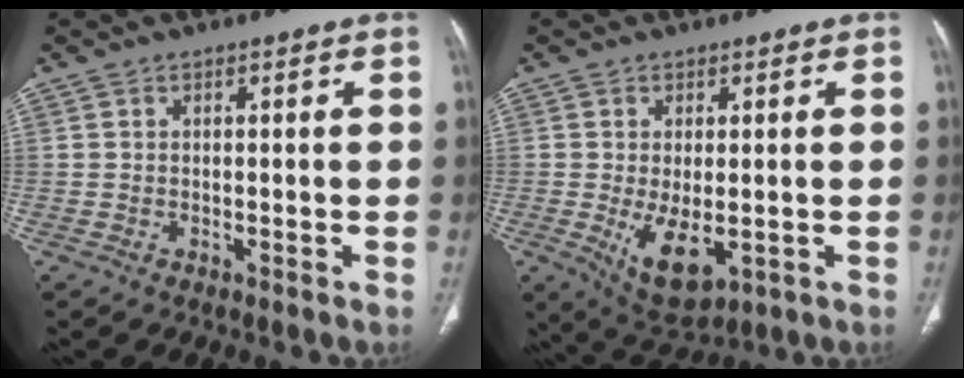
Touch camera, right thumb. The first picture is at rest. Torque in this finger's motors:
{"motor_torque": [-0.32, 0.62, 0.61, 0.34, 0.20]}